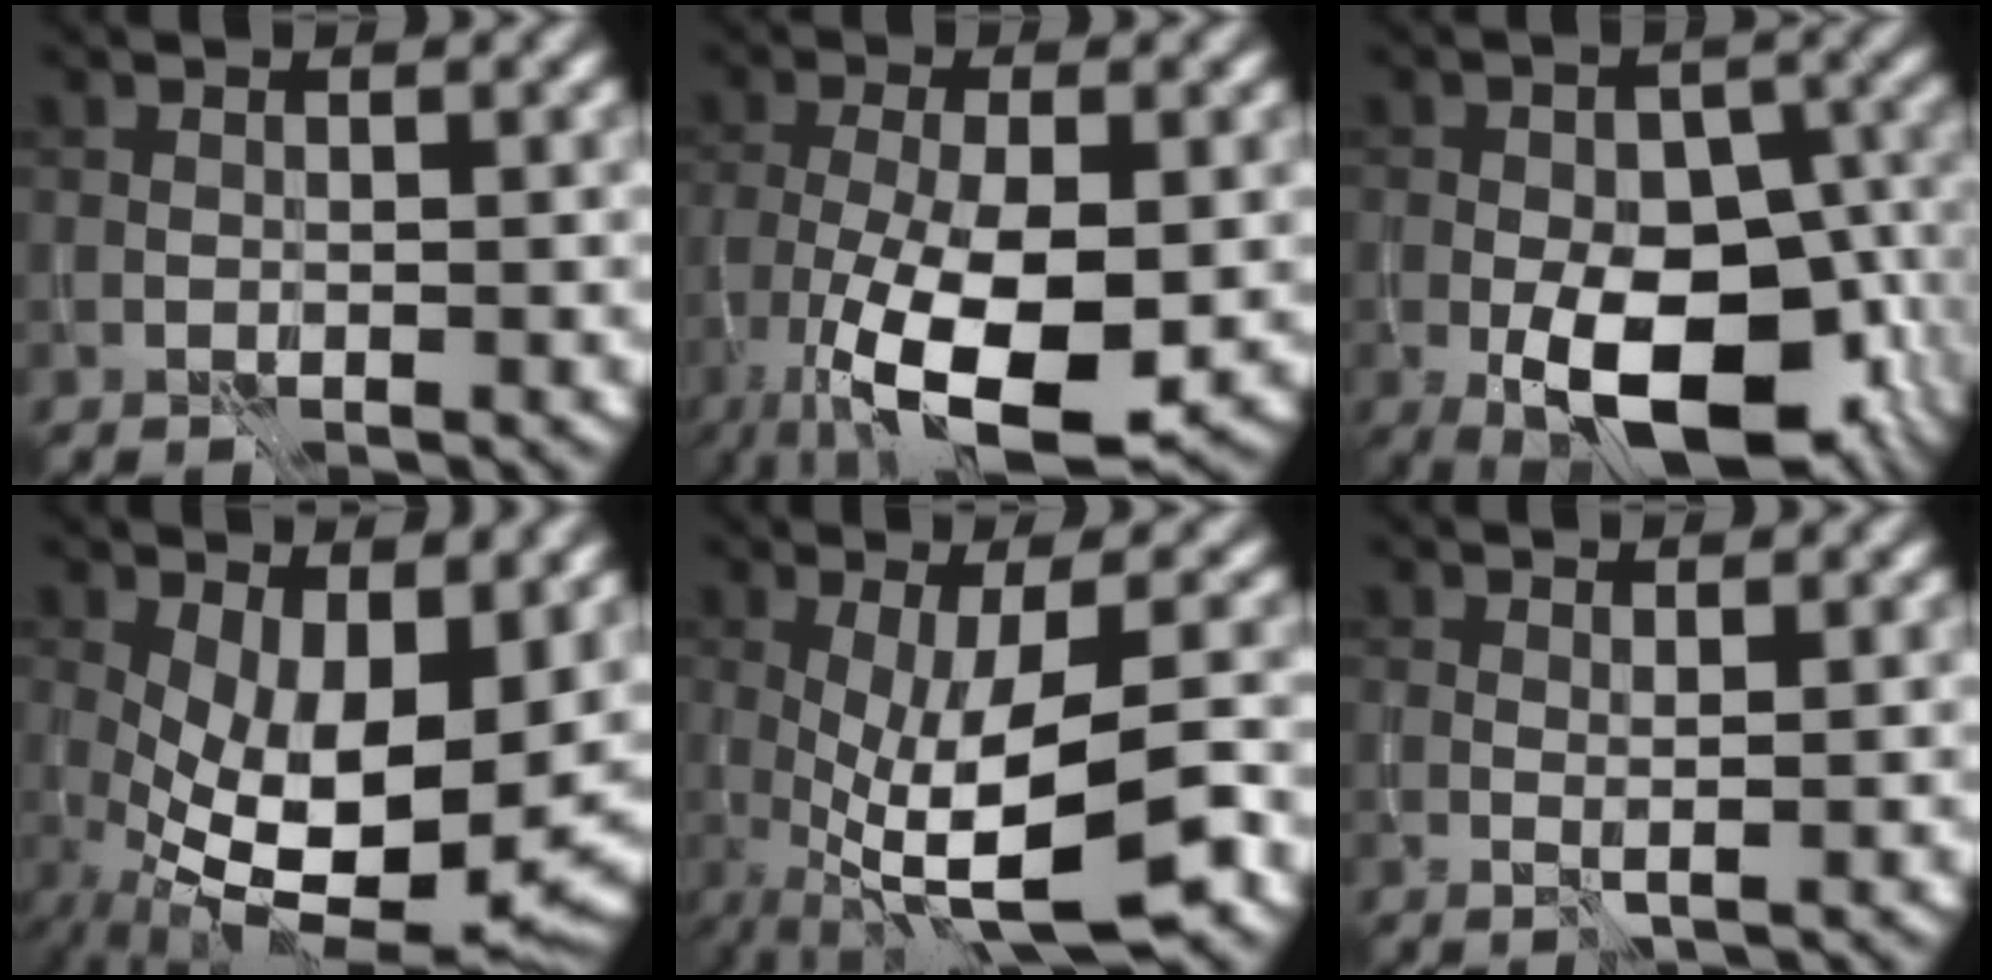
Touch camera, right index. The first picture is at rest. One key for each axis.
{"total": 10.4, "fx": -3.8, "fy": 3.6, "fz": 9.0, "tx": -0.175, "ty": -0.017, "tz": -0.062}
{"total": 13.0, "fx": -4.7, "fy": 7.2, "fz": 9.8, "tx": -0.136, "ty": -0.028, "tz": -0.065}
{"total": 10.9, "fx": -0.9, "fy": 4.8, "fz": 9.8, "tx": -0.166, "ty": -0.025, "tz": -0.006}
{"total": 10.2, "fx": -3.4, "fy": 3.0, "fz": 9.2, "tx": -0.166, "ty": -0.022, "tz": -0.052}
{"total": 0.6, "fx": 0.4, "fy": -0.3, "fz": 0.4, "tx": -0.008, "ty": -0.001, "tz": 0.006}